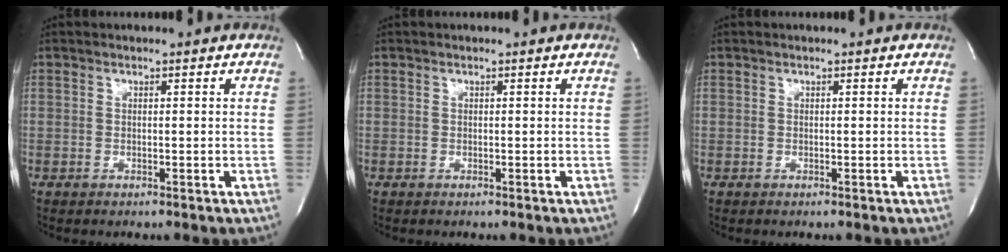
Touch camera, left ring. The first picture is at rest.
{"total": 0.0}
{"total": 0.0}